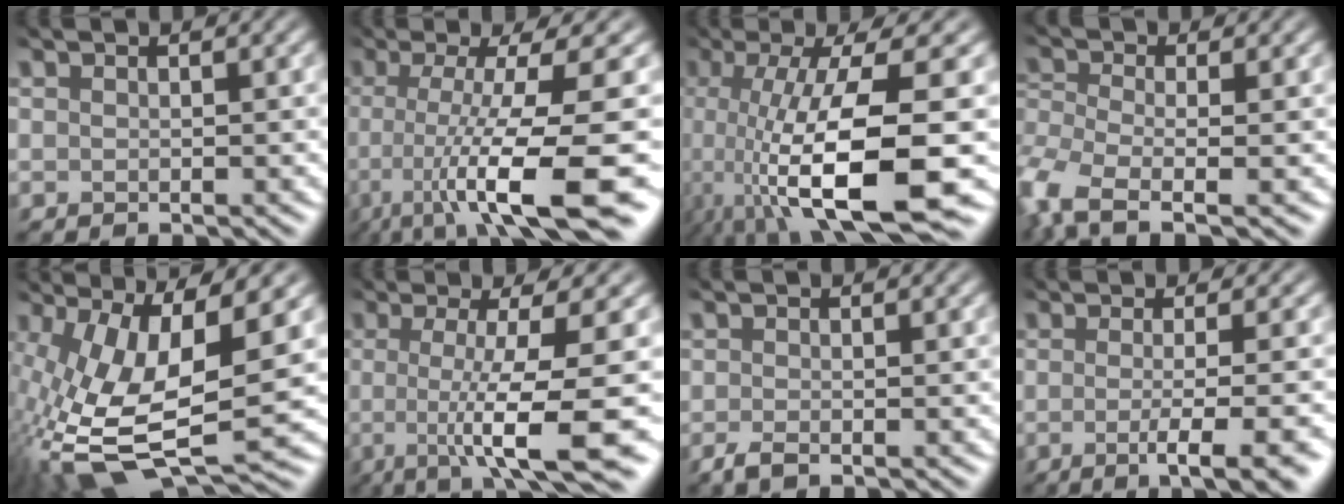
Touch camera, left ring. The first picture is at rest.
{"total": 11.5, "force": [-3.6, 2.1, 10.7], "torque": [-0.135, -0.009, -0.050]}
{"total": 13.4, "force": [-4.9, 2.9, 12.1], "torque": [-0.207, -0.013, -0.068]}
{"total": 5.8, "force": [-3.3, 2.3, 4.1], "torque": [-0.107, -0.017, -0.068]}
{"total": 14.0, "force": [-2.2, 5.2, 12.8], "torque": [-0.278, -0.018, -0.019]}
{"total": 10.6, "force": [-2.6, 1.7, 10.2], "torque": [-0.125, -0.002, -0.038]}
{"total": 1.0, "force": [-0.6, 0.1, 0.8], "torque": [-0.022, 0.000, -0.003]}
{"total": 6.4, "force": [-2.0, 1.5, 5.9], "torque": [-0.064, -0.001, -0.025]}